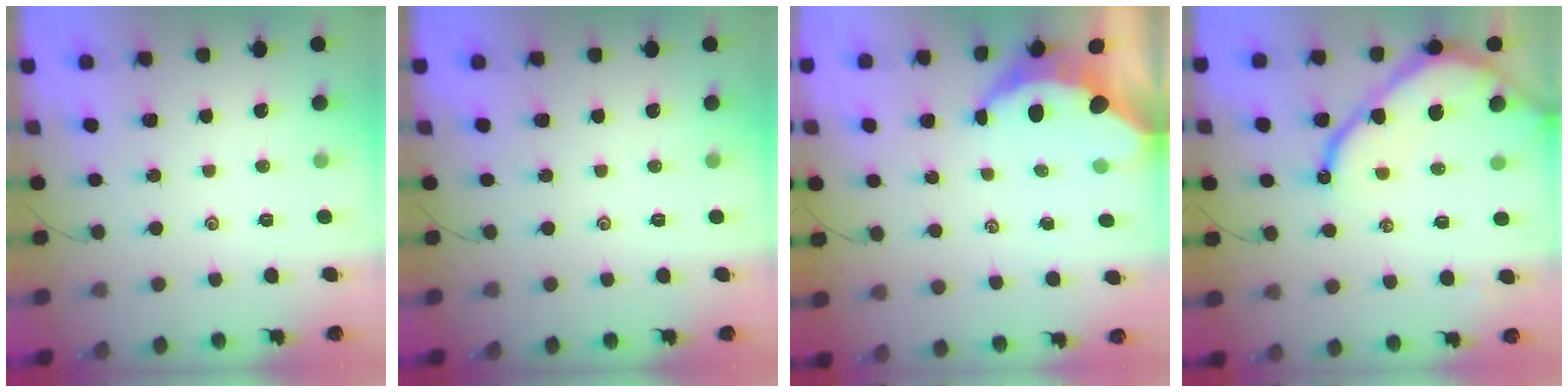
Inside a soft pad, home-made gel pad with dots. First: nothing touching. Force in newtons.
{"total": 0.0}
{"total": 6.1, "press": 6.1, "slide": 0.6}
{"total": 12.2, "press": 12.1, "slide": 1.3}